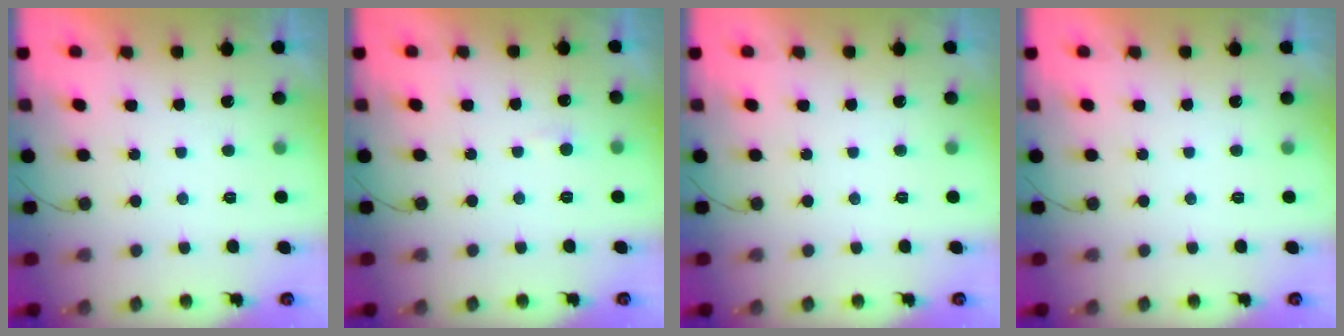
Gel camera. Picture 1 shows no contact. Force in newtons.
{"total": 3.6, "press": 3.6, "slide": 0.4}
{"total": 0.0}
{"total": 0.0}